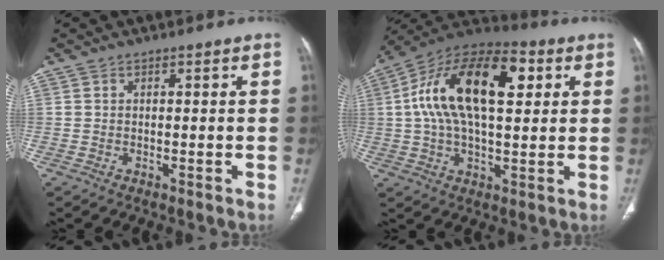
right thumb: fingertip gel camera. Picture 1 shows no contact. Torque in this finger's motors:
{"motor_torque": [2.42, 2.59, 1.46, -0.01, 0.25]}